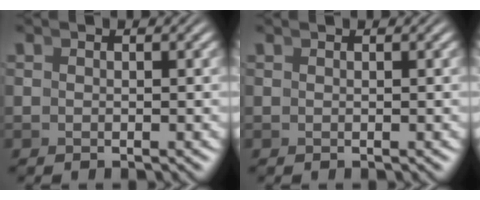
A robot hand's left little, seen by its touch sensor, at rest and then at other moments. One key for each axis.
{"total": 0.0}